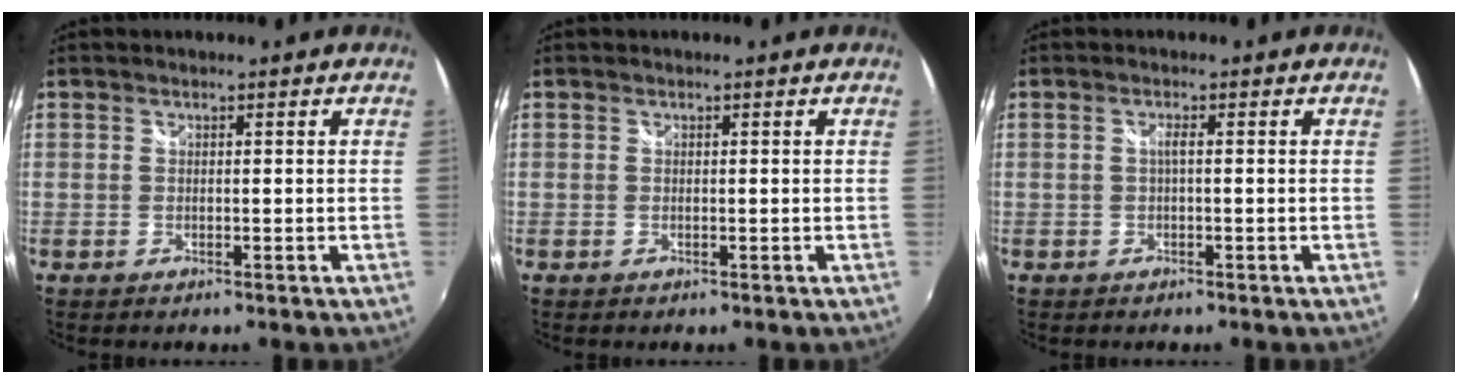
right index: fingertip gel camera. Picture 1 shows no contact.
{"total": 0.0}
{"total": 1.1, "force": [-0.2, -0.1, 1.1], "torque": [-0.019, 0.003, -0.006]}